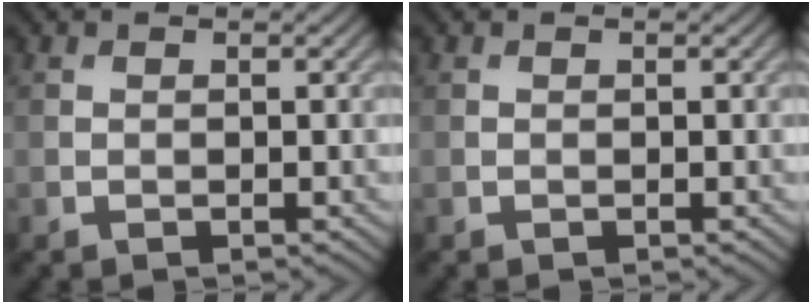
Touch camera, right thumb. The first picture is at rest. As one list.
[{"total": 0.0}]